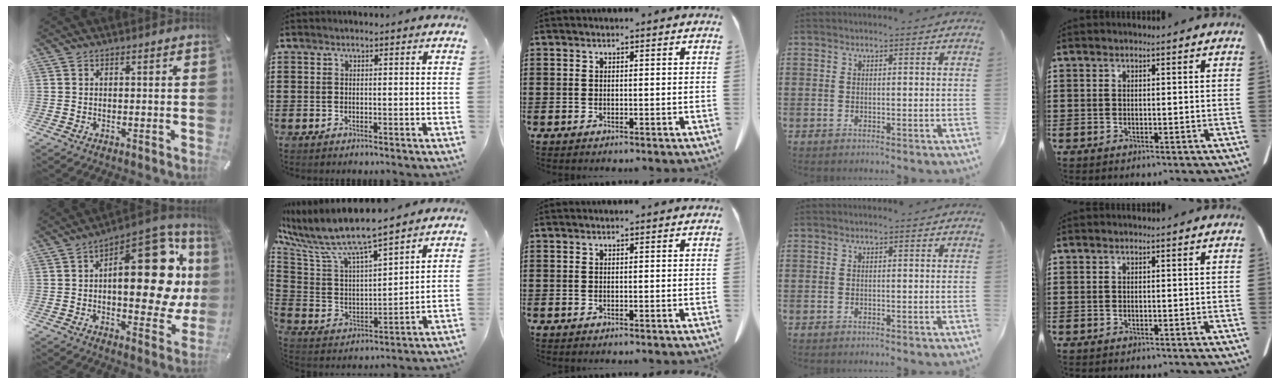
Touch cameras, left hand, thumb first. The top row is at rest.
{"thumb": {"total": 25.3, "force": [5.2, 12.1, 21.6], "torque": [-0.267, -0.050, 0.090]}, "index": {"total": 8.4, "force": [7.4, 0.9, 4.0], "torque": [-0.113, -0.054, 0.123]}}